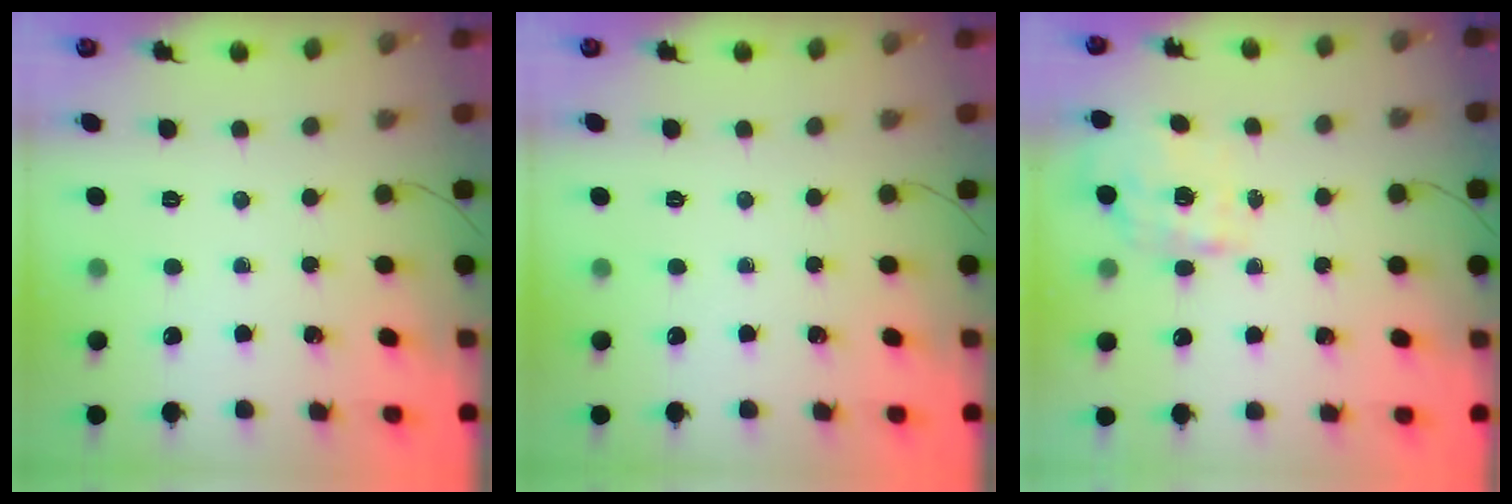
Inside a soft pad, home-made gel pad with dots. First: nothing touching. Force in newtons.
{"total": 0.0}
{"total": 1.4, "press": 1.2, "slide": 0.7}